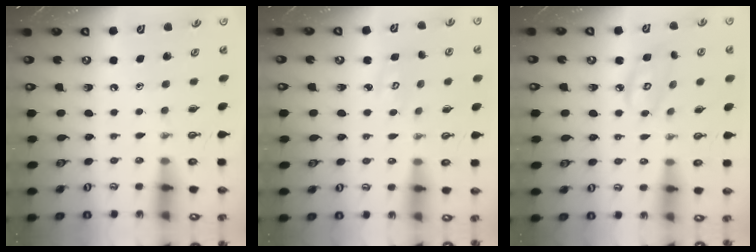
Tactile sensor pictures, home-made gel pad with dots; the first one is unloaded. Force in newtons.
{"total": 2.6, "press": 2.6, "slide": 0.1}
{"total": 5.8, "press": 5.8, "slide": 0.3}